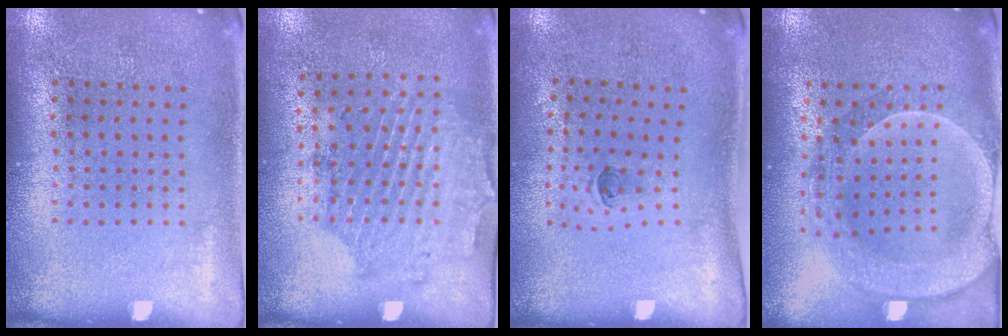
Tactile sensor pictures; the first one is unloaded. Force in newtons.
{"total": 1.7, "press": 1.2, "slide": 1.1}
{"total": 0.5, "press": 0.3, "slide": 0.4}
{"total": 2.2, "press": 2.0, "slide": 0.9}